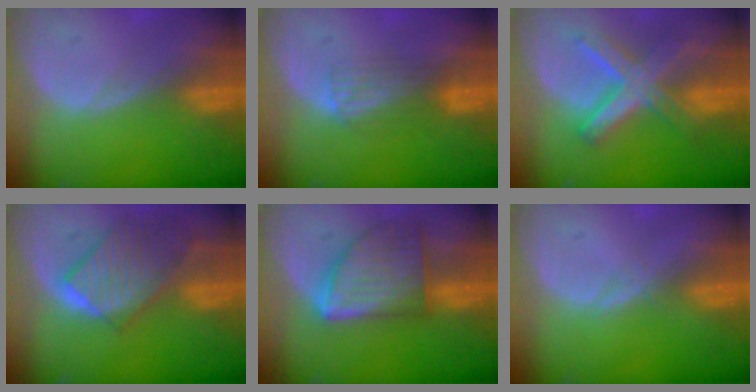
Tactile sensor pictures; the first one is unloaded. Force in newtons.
{"total": 3.7, "press": 3.5, "slide": 1.1}
{"total": 8.4, "press": 8.4, "slide": 0.8}
{"total": 9.8, "press": 8.6, "slide": 4.7}
{"total": 9.3, "press": 9.3, "slide": 0.5}
{"total": 0.6, "press": 0.6, "slide": 0.1}